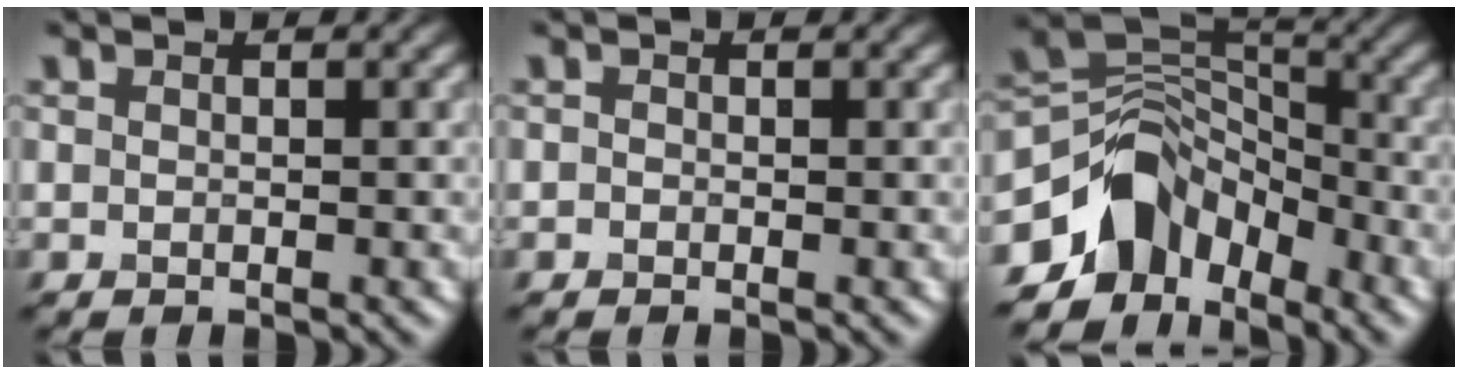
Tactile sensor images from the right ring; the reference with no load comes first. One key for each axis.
{"total": 0.0}
{"total": 7.2, "fx": -4.4, "fy": 4.9, "fz": 2.9, "tx": -0.030, "ty": 0.003, "tz": -0.091}